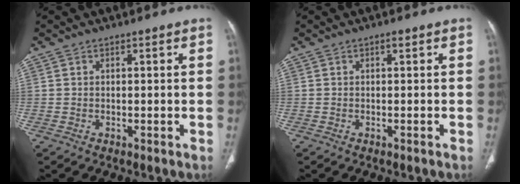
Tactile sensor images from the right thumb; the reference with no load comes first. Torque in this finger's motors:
{"motor_torque": [0.52, 0.30, 0.19, -0.56, 0.10]}